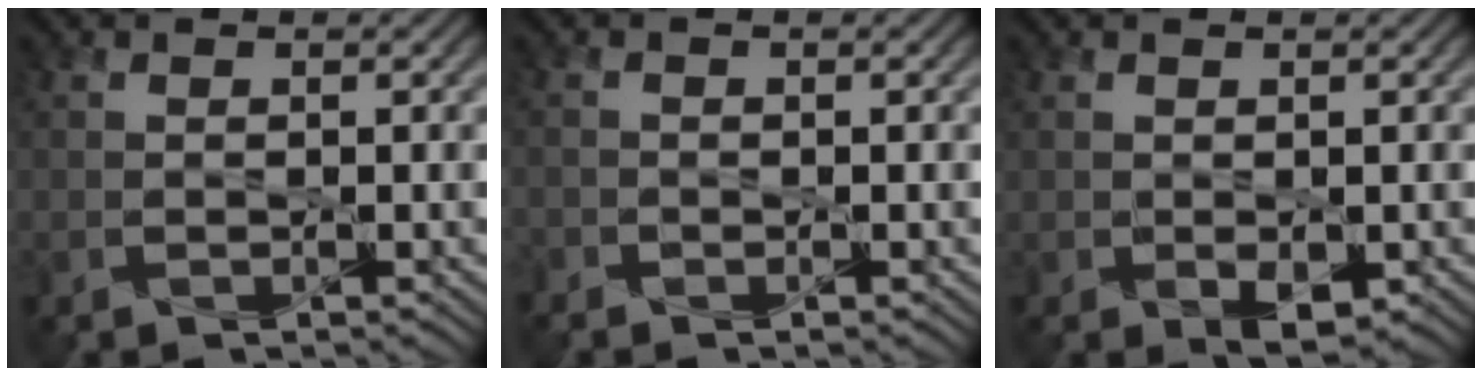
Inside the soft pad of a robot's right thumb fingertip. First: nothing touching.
{"total": 1.0, "force": [-1.0, 0.3, 0.2], "torque": [-0.007, -0.004, -0.024]}
{"total": 1.9, "force": [-0.3, 1.1, 1.5], "torque": [-0.031, -0.008, 0.001]}